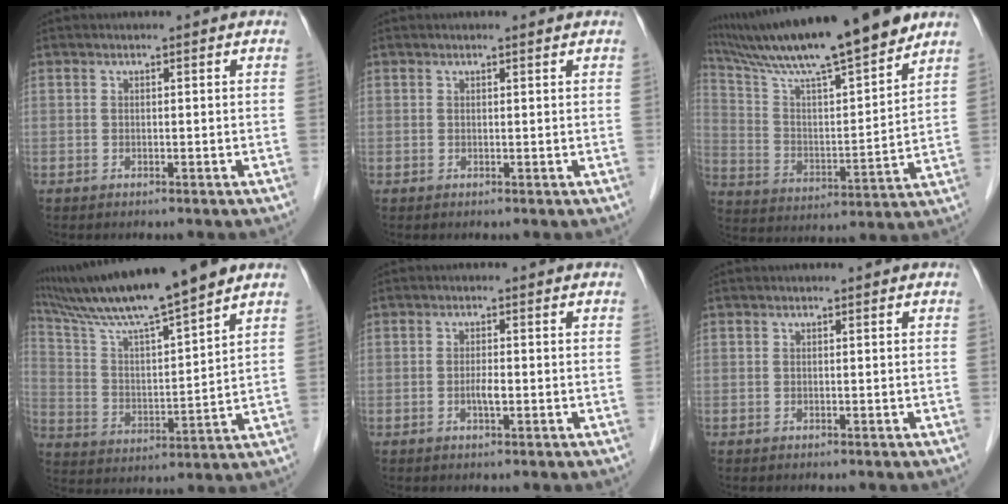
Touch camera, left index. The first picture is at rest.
{"total": 0.6, "force": [0.6, -0.1, 0.2], "torque": [-0.009, -0.001, 0.009]}
{"total": 20.3, "force": [17.0, 0.7, 11.2], "torque": [-0.190, 0.005, 0.282]}
{"total": 15.8, "force": [13.3, -0.7, 8.6], "torque": [-0.157, 0.006, 0.233]}
{"total": 1.7, "force": [-0.7, 0.3, 1.5], "torque": [-0.029, -0.004, -0.013]}
{"total": 0.0}